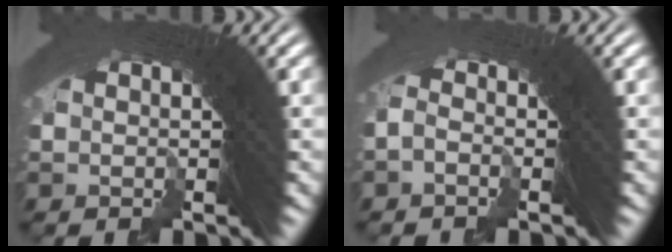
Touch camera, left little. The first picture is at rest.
{"total": 1.0, "force": [-1.0, -0.1, 0.0], "torque": [-0.008, 0.009, -0.024]}